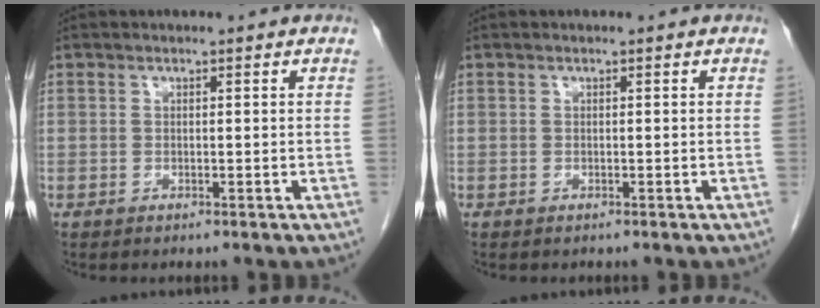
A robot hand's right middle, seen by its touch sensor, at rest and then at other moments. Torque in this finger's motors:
{"motor_torque": [-0.40, -0.19, -0.04, 0.01]}